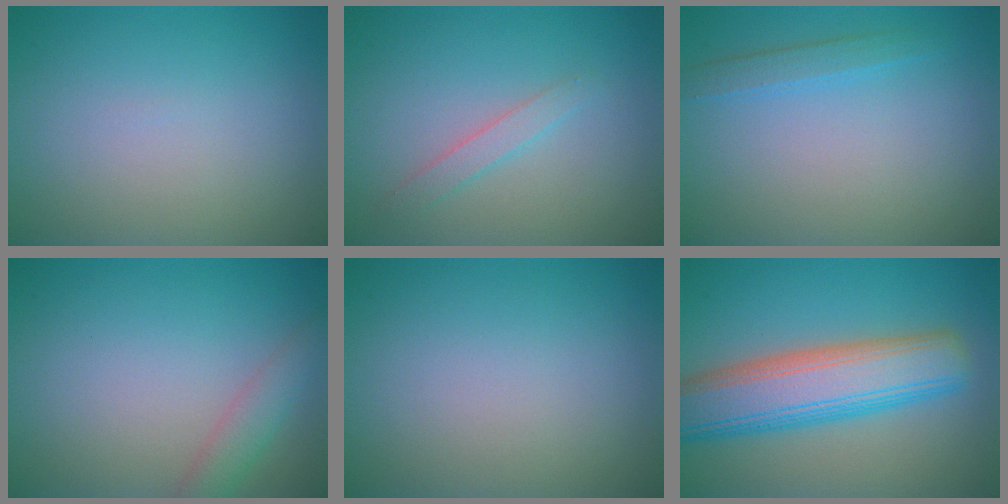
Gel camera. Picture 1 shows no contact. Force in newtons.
{"total": 1.4, "press": 1.4, "slide": 0.0}
{"total": 1.5, "press": 1.5, "slide": 0.0}
{"total": 2.3, "press": 2.3, "slide": 0.1}
{"total": 0.0}
{"total": 9.0, "press": 9.0, "slide": 0.3}